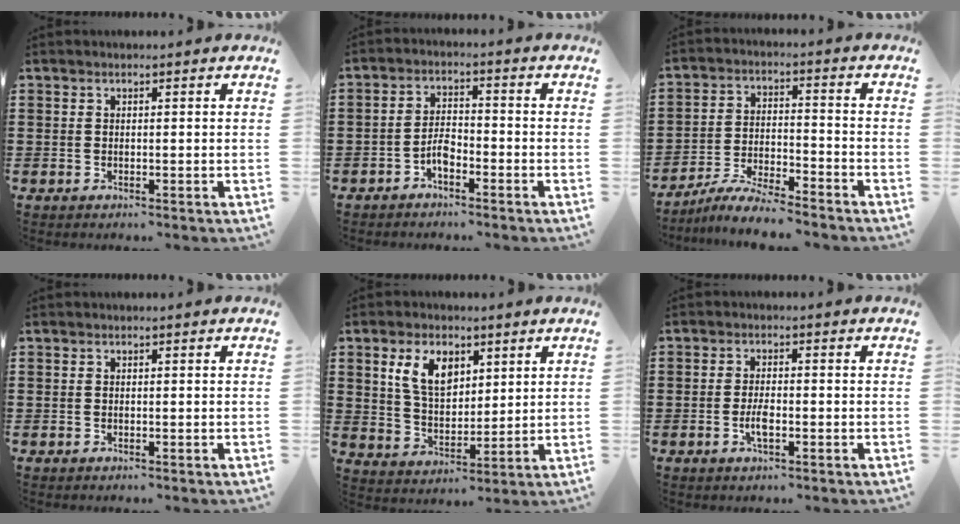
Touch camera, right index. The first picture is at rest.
{"total": 3.6, "force": [-2.2, 1.4, 2.5], "torque": [-0.053, 0.003, -0.044]}
{"total": 6.1, "force": [-5.9, 0.0, 1.7], "torque": [-0.040, -0.004, -0.116]}
{"total": 0.0}
{"total": 7.2, "force": [3.3, 4.3, 4.7], "torque": [-0.102, 0.012, 0.058]}
{"total": 3.1, "force": [-1.1, 0.7, 2.8], "torque": [-0.057, -0.003, -0.021]}